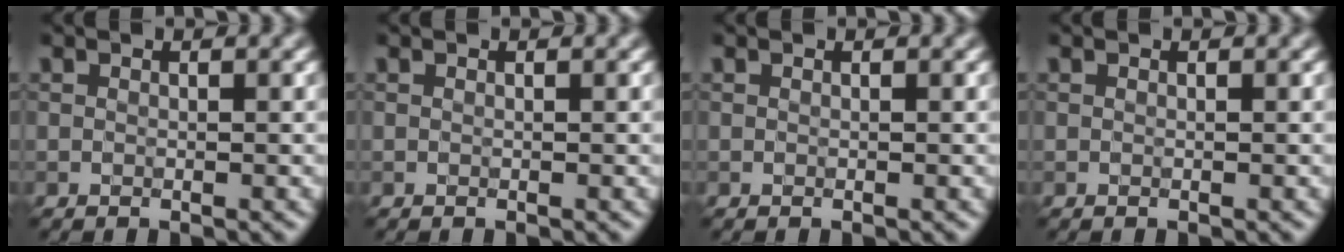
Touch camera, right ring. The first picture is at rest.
{"total": 0.0}
{"total": 0.0}
{"total": 0.0}